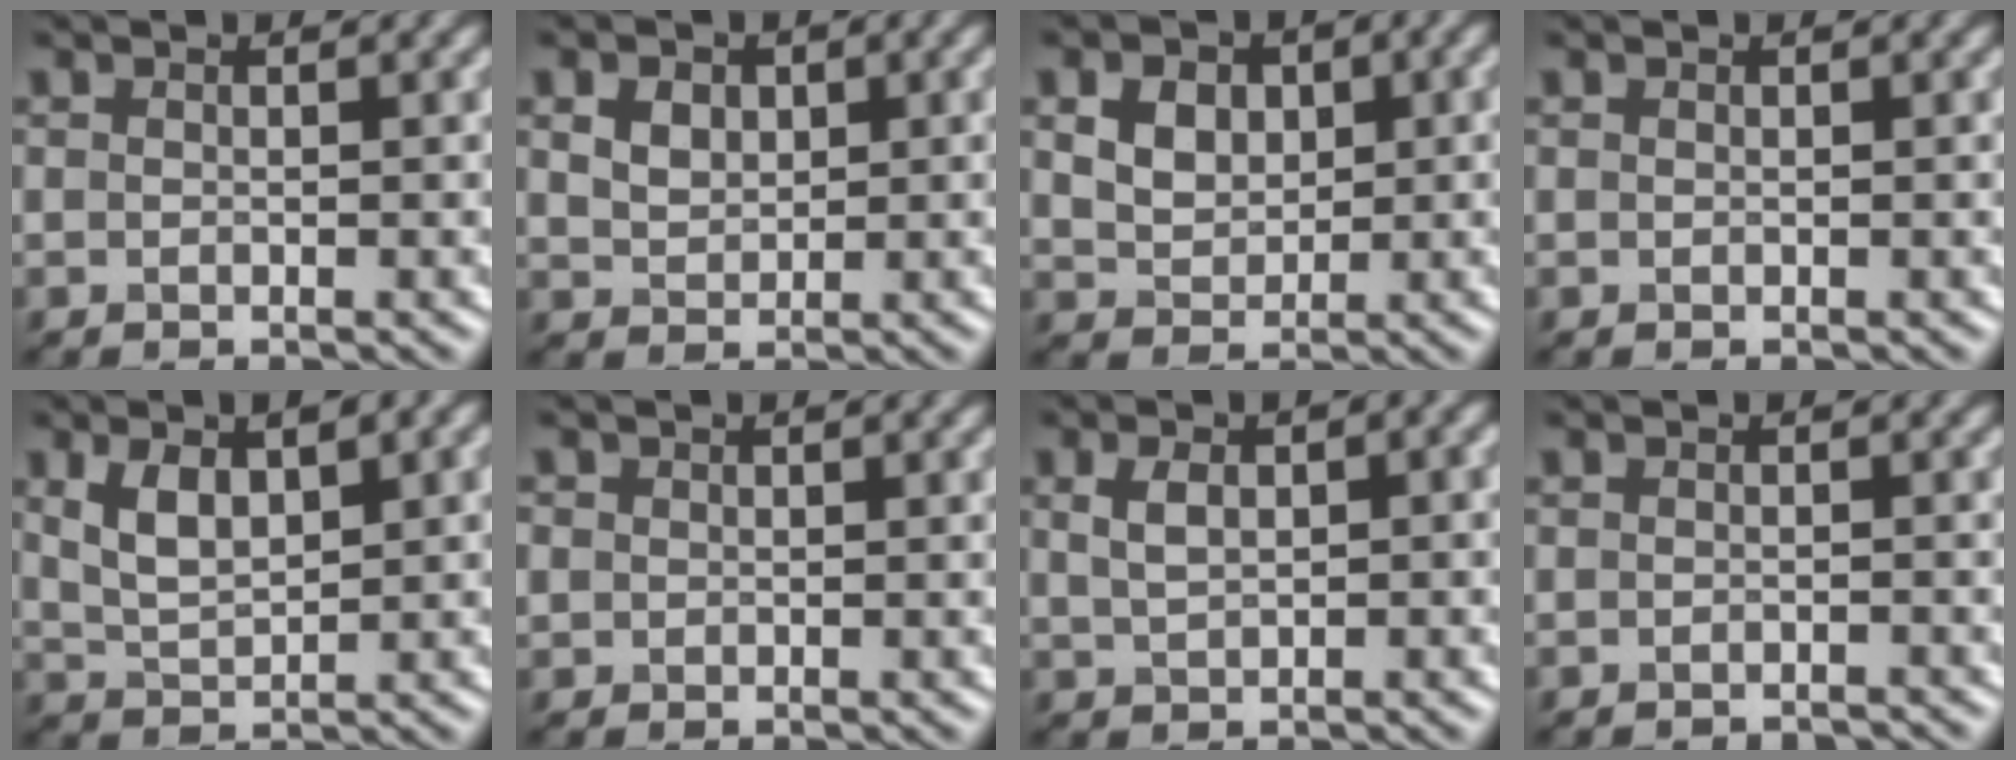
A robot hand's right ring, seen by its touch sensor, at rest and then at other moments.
{"total": 2.7, "force": [1.0, 2.0, 1.5], "torque": [-0.027, 0.002, 0.014]}
{"total": 3.9, "force": [1.2, 2.8, 2.3], "torque": [-0.044, 0.000, 0.017]}
{"total": 0.0}
{"total": 4.8, "force": [1.8, 2.3, 3.9], "torque": [-0.081, 0.001, 0.036]}
{"total": 0.9, "force": [0.2, 0.9, 0.1], "torque": [0.003, -0.001, 0.002]}
{"total": 4.0, "force": [1.1, 2.1, 3.3], "torque": [-0.058, 0.007, 0.023]}
{"total": 1.8, "force": [-1.7, 0.1, 0.3], "torque": [0.006, -0.003, -0.024]}